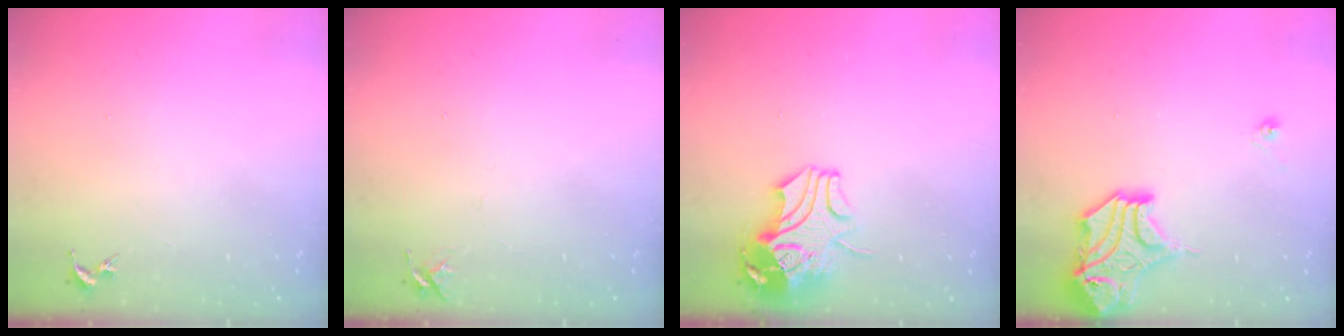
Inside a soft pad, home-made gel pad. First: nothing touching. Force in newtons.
{"total": 4.4, "press": 4.3, "slide": 0.6}
{"total": 11.6, "press": 11.5, "slide": 1.5}
{"total": 14.3, "press": 14.0, "slide": 2.5}